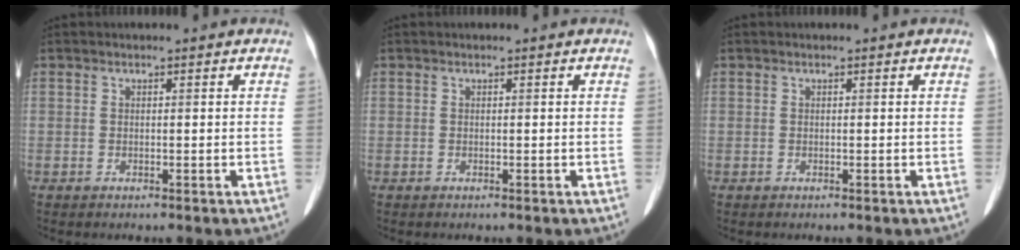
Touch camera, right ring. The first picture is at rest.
{"total": 0.0}
{"total": 0.0}